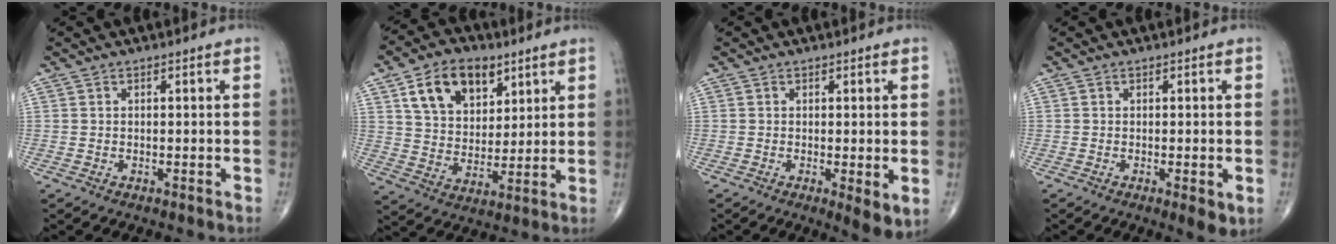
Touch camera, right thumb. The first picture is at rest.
{"total": 13.8, "force": [6.7, 9.0, 8.1], "torque": [-0.103, -0.022, 0.124]}
{"total": 4.2, "force": [-0.5, 1.2, 4.0], "torque": [-0.063, -0.015, -0.011]}
{"total": 3.1, "force": [-0.8, 0.9, 2.9], "torque": [-0.048, -0.011, -0.015]}